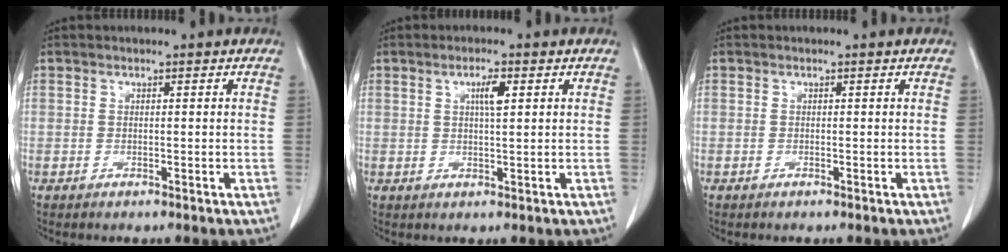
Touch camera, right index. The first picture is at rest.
{"total": 2.8, "force": [1.0, 0.3, 2.6], "torque": [-0.045, -0.001, 0.016]}
{"total": 0.0}